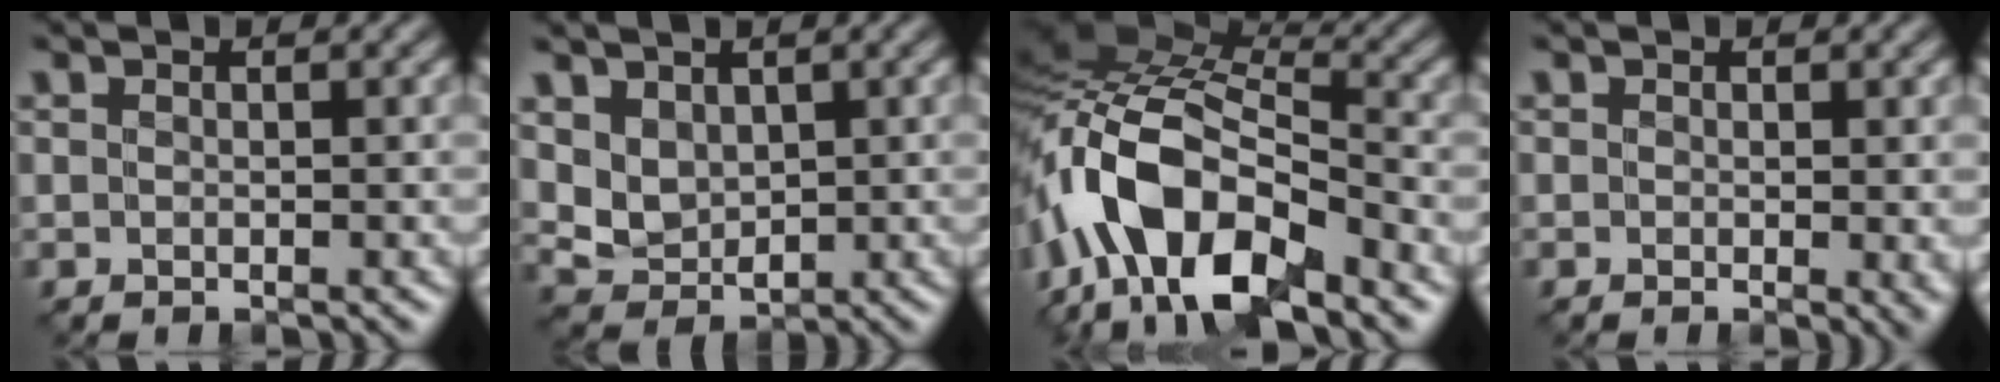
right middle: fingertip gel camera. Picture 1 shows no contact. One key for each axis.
{"total": 3.4, "fx": 1.3, "fy": 2.6, "fz": 1.8, "tx": -0.047, "ty": -0.012, "tz": 0.029}
{"total": 14.0, "fx": -5.7, "fy": 7.5, "fz": 10.5, "tx": -0.211, "ty": 0.014, "tz": -0.115}
{"total": 1.3, "fx": 0.0, "fy": 0.3, "fz": 1.3, "tx": -0.010, "ty": -0.010, "tz": -0.002}